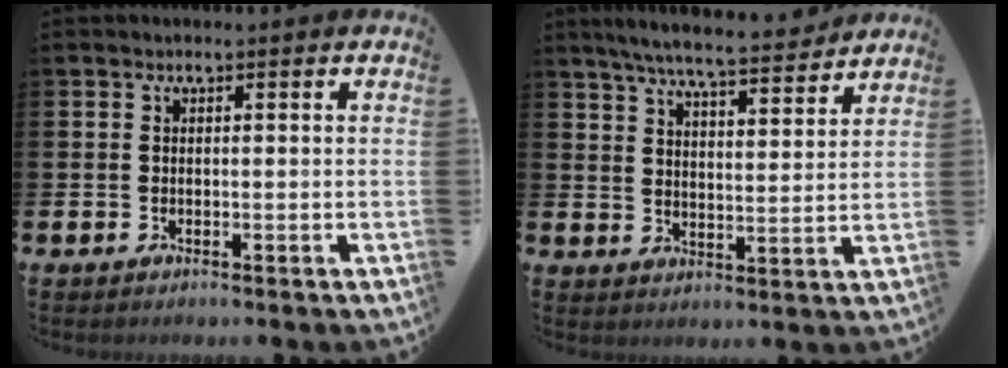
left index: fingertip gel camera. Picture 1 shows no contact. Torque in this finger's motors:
{"motor_torque": [0.97, -0.94, 0.65, 0.19]}